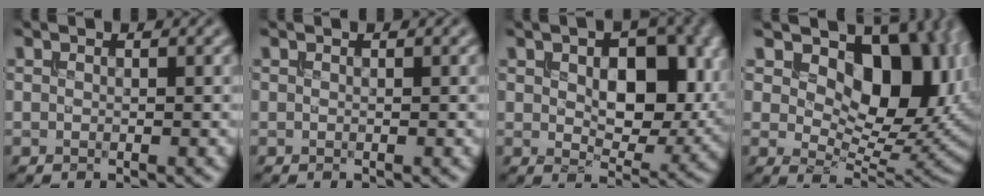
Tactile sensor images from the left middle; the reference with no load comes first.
{"total": 0.0}
{"total": 10.1, "force": [1.5, 6.0, 8.0], "torque": [-0.109, -0.007, 0.027]}
{"total": 13.1, "force": [4.5, 8.1, 9.3], "torque": [-0.107, -0.006, 0.072]}